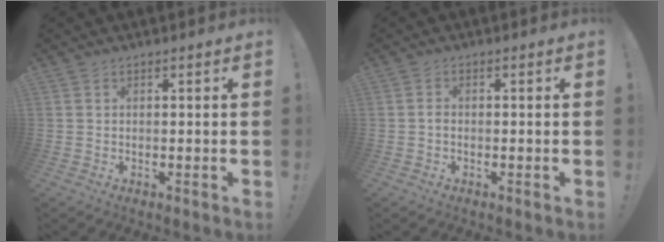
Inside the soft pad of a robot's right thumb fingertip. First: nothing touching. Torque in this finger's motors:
{"motor_torque": [0.32, -0.10, 0.09, -0.06, 0.00]}